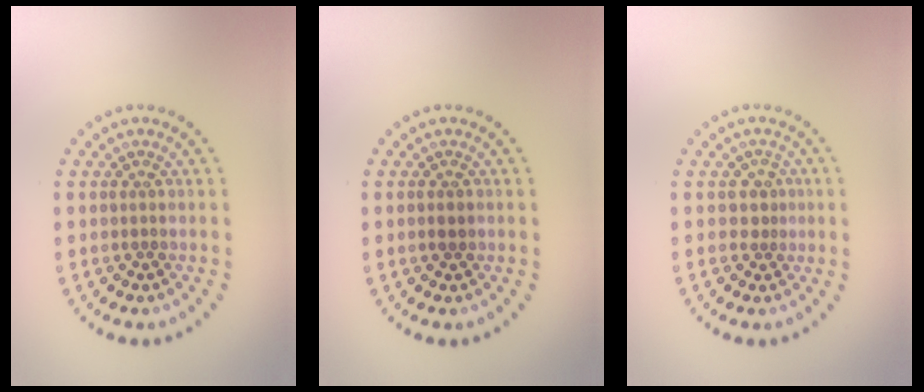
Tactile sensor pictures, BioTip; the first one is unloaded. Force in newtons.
{"total": 0.9, "press": 0.9, "slide": 0.1}
{"total": 1.7, "press": 1.2, "slide": 1.2}